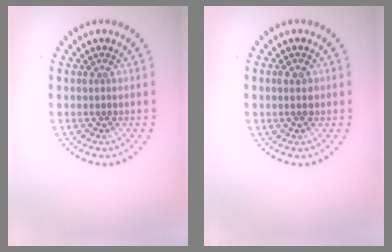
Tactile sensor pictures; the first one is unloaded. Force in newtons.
{"total": 1.4, "press": 1.4, "slide": 0.3}